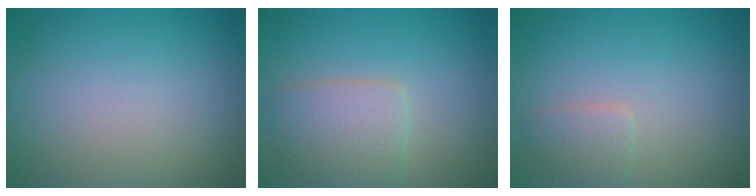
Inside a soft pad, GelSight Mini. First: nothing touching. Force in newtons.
{"total": 3.5, "press": 3.5, "slide": 0.2}
{"total": 1.6, "press": 1.5, "slide": 0.2}